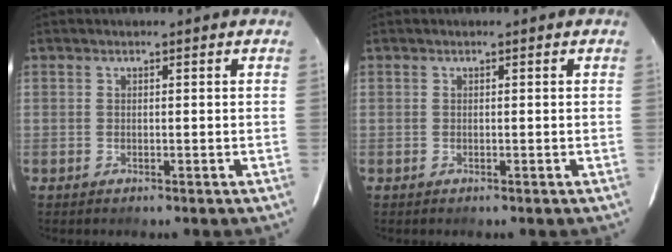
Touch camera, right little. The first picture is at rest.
{"total": 0.0}